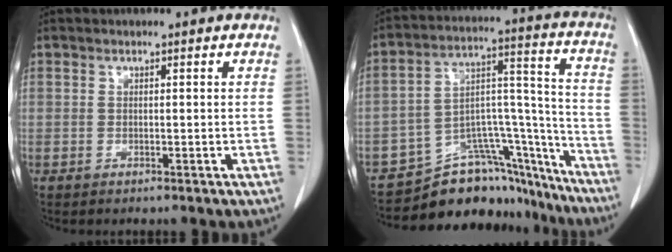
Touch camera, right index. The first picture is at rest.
{"total": 19.1, "force": [-16.4, 7.7, 6.0], "torque": [-0.074, 0.072, -0.245]}